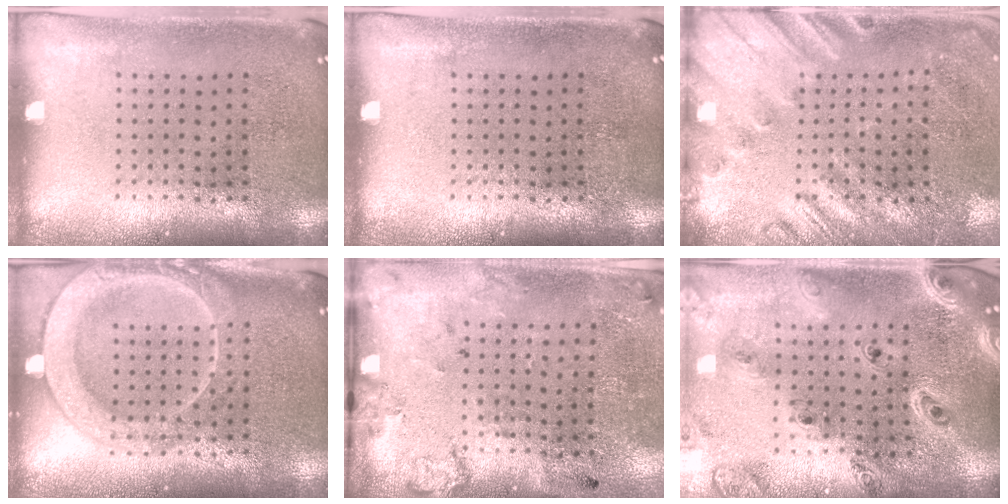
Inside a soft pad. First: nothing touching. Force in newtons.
{"total": 0.0}
{"total": 2.2, "press": 1.8, "slide": 1.2}
{"total": 2.0, "press": 2.0, "slide": 0.2}
{"total": 2.2, "press": 1.3, "slide": 1.7}
{"total": 2.2, "press": 2.1, "slide": 0.8}